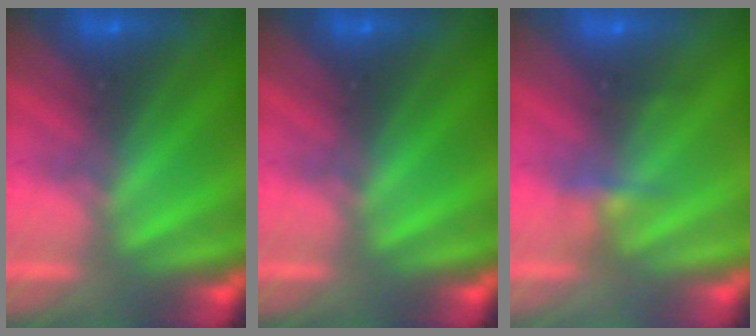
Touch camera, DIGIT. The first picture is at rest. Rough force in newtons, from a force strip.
{"total": 0.0}
{"total": 2.1}